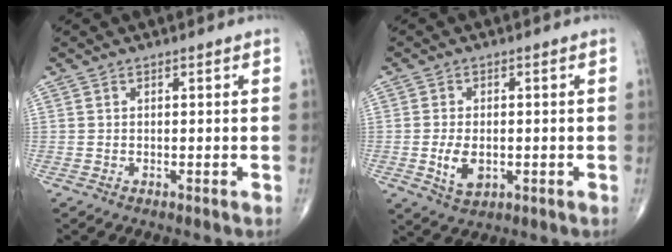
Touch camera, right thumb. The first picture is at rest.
{"total": 5.5, "force": [-0.9, 3.3, 4.3], "torque": [-0.072, -0.006, -0.009]}